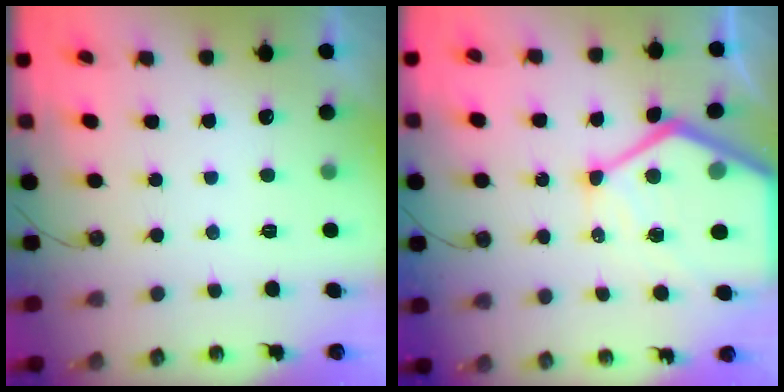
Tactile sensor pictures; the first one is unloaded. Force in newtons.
{"total": 19.8, "press": 19.7, "slide": 2.1}